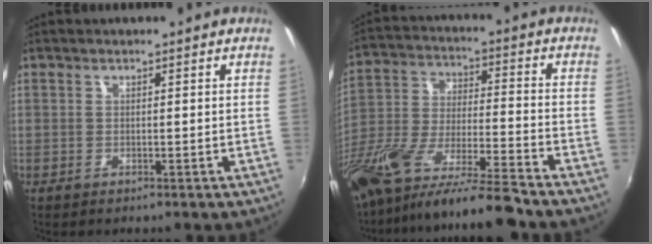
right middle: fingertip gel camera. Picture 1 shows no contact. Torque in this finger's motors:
{"motor_torque": [1.07, -1.07, 0.59, 0.21]}